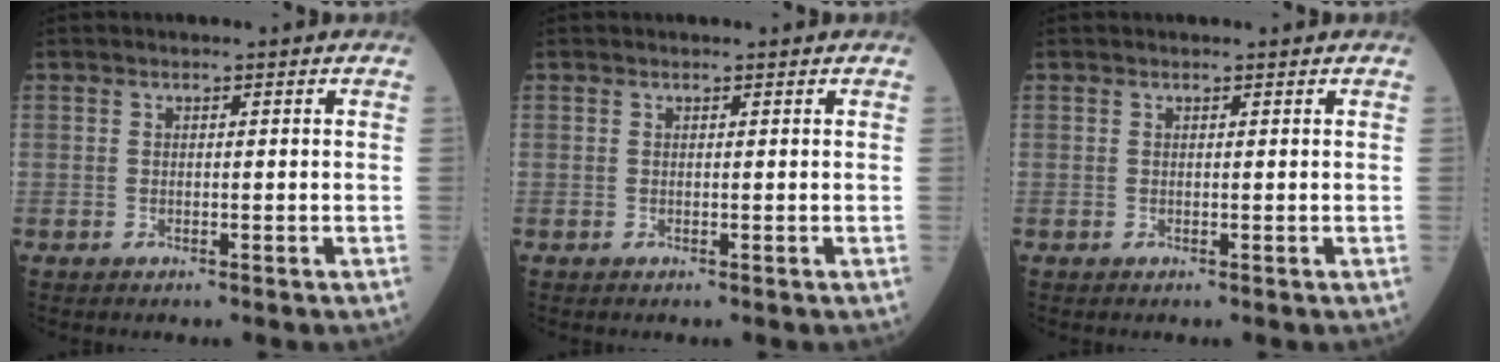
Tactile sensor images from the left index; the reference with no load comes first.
{"total": 0.5, "force": [0.5, 0.2, -0.1], "torque": [-0.001, 0.003, 0.007]}
{"total": 0.7, "force": [0.6, 0.3, -0.1], "torque": [-0.001, 0.003, 0.009]}